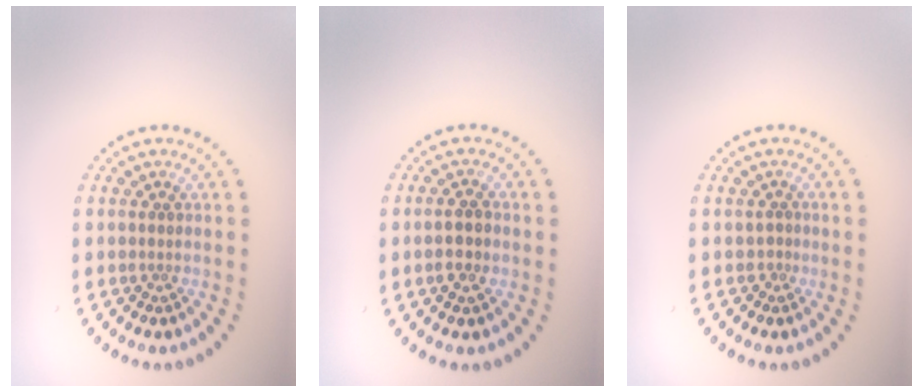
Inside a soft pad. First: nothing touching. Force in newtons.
{"total": 2.0, "press": 2.0, "slide": 0.4}
{"total": 0.6, "press": 0.2, "slide": 0.6}